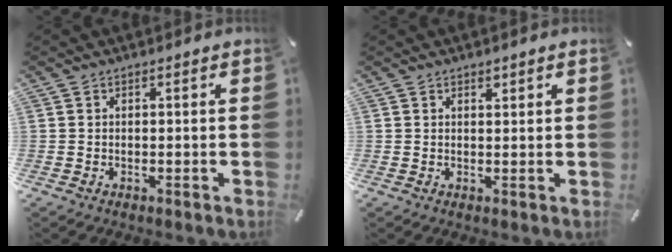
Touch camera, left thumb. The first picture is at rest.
{"total": 0.9, "force": [0.7, 0.4, 0.4], "torque": [-0.007, -0.002, 0.014]}